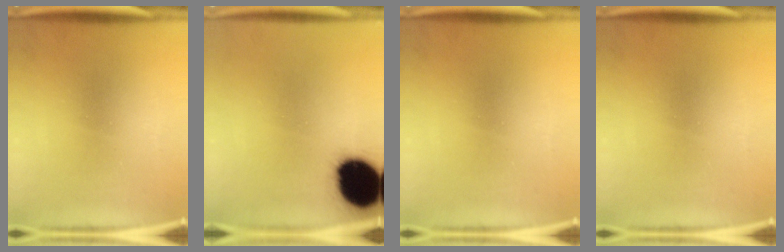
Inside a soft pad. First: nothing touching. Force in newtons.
{"total": 19.8}
{"total": 0.0}
{"total": 0.0}